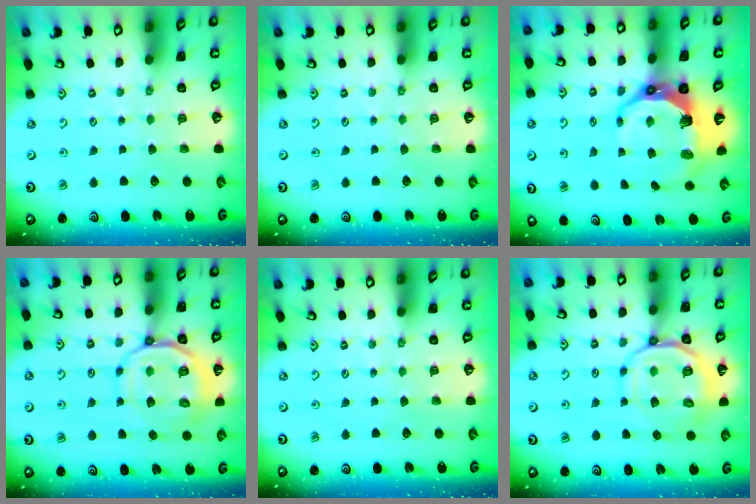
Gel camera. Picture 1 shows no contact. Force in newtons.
{"total": 0.0}
{"total": 11.7, "press": 10.2, "slide": 5.7}
{"total": 12.5, "press": 12.3, "slide": 1.9}
{"total": 0.0}
{"total": 12.5, "press": 12.3, "slide": 1.9}